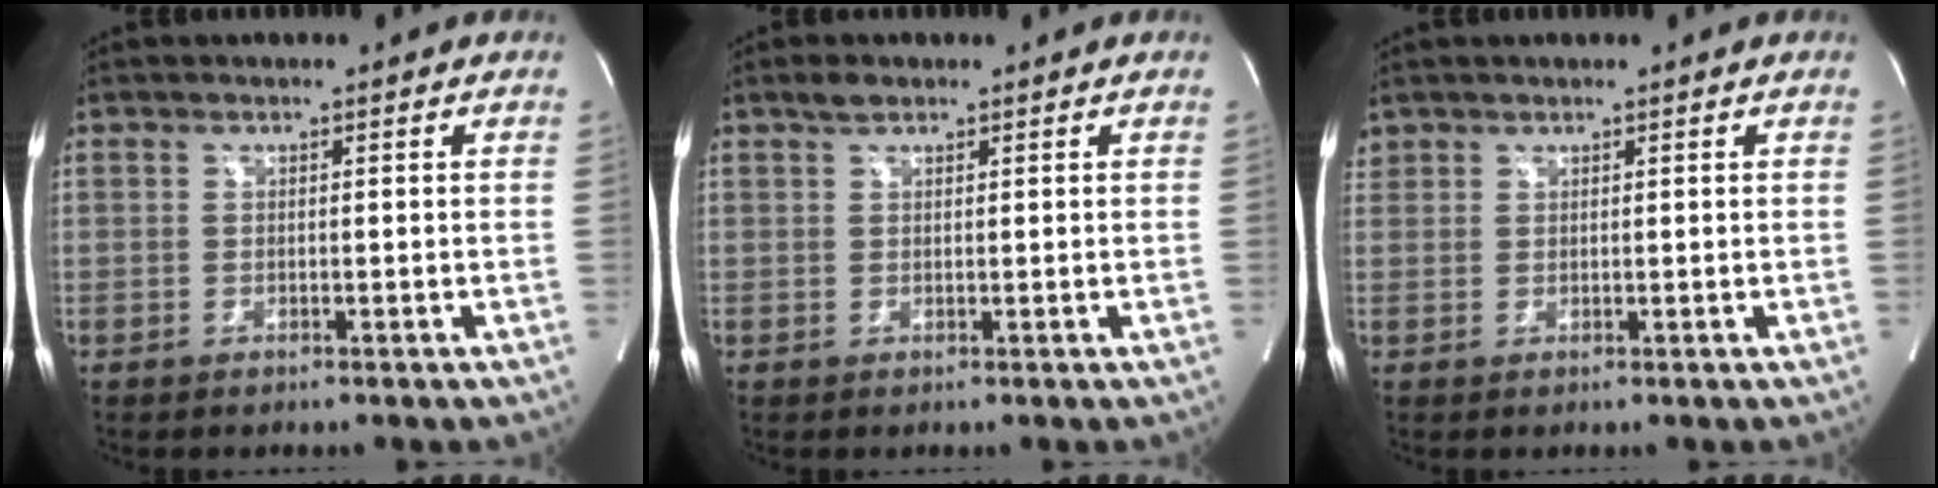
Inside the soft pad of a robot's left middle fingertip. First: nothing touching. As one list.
[{"total": 1.6, "force": [1.2, 0.7, 0.7], "torque": [-0.020, 0.007, 0.024]}, {"total": 1.4, "force": [1.1, 0.8, 0.0], "torque": [0.003, 0.012, 0.021]}]